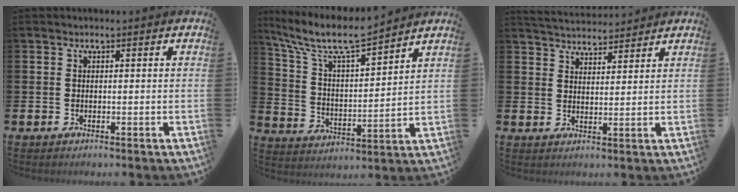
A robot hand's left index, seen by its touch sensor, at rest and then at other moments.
{"total": 9.1, "force": [8.0, 1.4, 4.0], "torque": [-0.117, -0.046, 0.137]}
{"total": 4.3, "force": [4.3, 0.7, 0.0], "torque": [-0.013, -0.024, 0.077]}